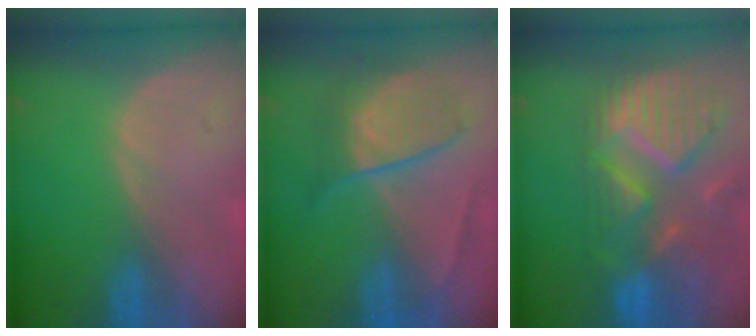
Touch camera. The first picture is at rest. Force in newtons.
{"total": 6.7, "press": 6.7, "slide": 0.1}
{"total": 12.9, "press": 10.9, "slide": 6.9}